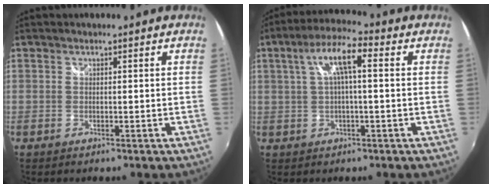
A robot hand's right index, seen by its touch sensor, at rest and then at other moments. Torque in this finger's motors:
{"motor_torque": [0.44, 0.32, 0.46, 0.13]}